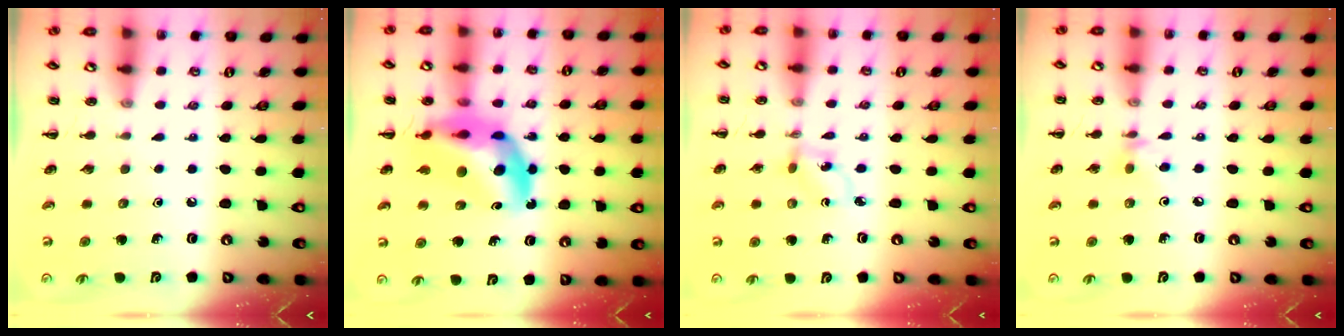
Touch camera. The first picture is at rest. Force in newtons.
{"total": 12.9, "press": 12.4, "slide": 3.6}
{"total": 1.2, "press": 1.1, "slide": 0.5}
{"total": 5.1, "press": 5.0, "slide": 1.1}